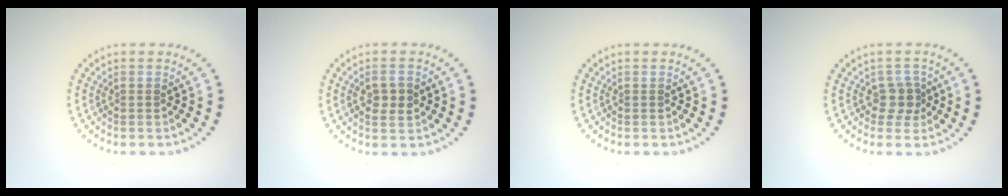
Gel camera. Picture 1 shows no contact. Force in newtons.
{"total": 2.3, "press": 2.3, "slide": 0.0}
{"total": 0.0}
{"total": 1.9, "press": 1.5, "slide": 1.2}